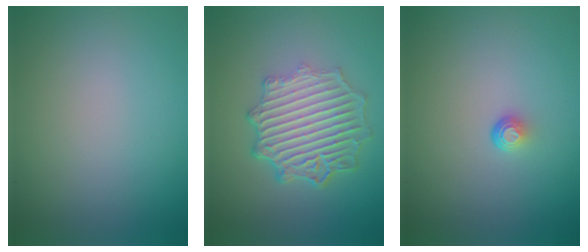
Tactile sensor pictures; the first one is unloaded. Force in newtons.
{"total": 6.9, "press": 5.2, "slide": 4.6}
{"total": 1.0, "press": 0.6, "slide": 0.8}